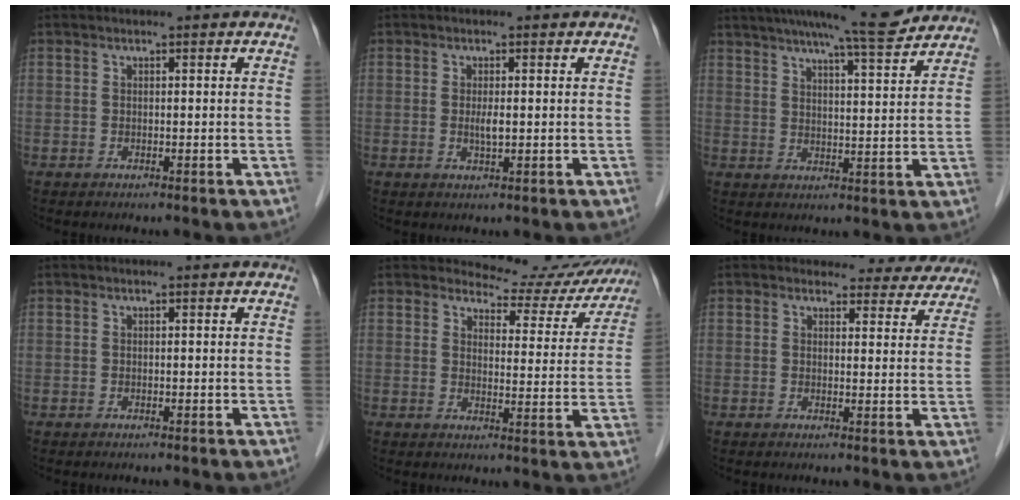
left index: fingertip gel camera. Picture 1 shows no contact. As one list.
[{"total": 1.8, "force": [0.0, 0.3, 1.7], "torque": [-0.038, -0.002, 0.002]}, {"total": 11.8, "force": [10.6, 0.5, 5.3], "torque": [-0.082, 0.004, 0.146]}, {"total": 0.0}, {"total": 10.4, "force": [10.0, 2.6, -0.3], "torque": [0.019, -0.024, 0.108]}, {"total": 9.3, "force": [8.6, 3.5, 0.6], "torque": [0.027, -0.007, 0.075]}]